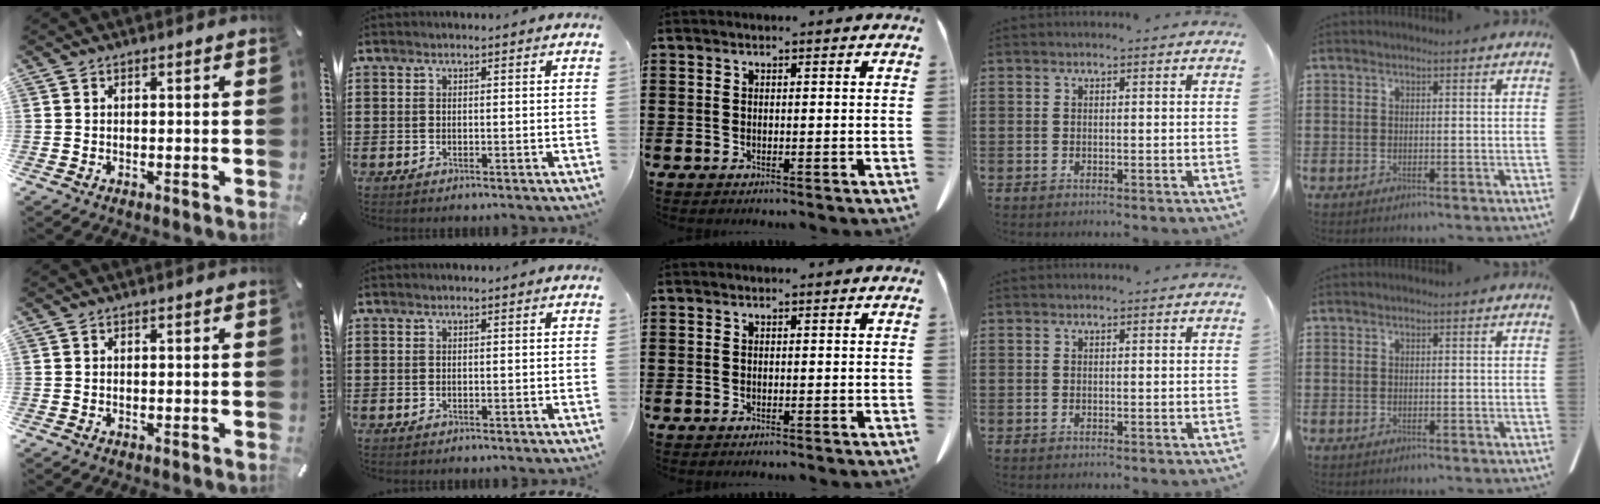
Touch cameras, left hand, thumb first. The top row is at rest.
{}